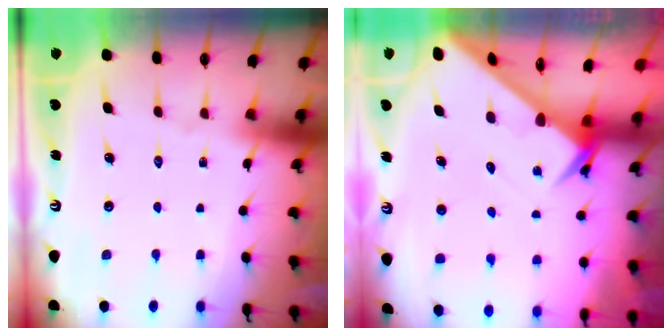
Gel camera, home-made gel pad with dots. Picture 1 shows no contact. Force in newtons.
{"total": 2.7, "press": 2.7, "slide": 0.2}